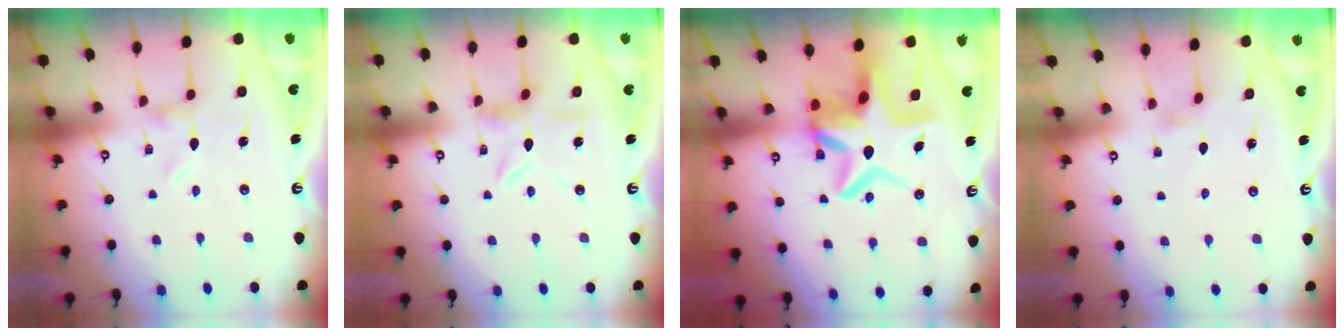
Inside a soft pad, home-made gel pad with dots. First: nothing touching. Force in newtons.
{"total": 8.6, "press": 8.5, "slide": 0.9}
{"total": 14.5, "press": 14.1, "slide": 3.7}
{"total": 0.9, "press": 0.8, "slide": 0.3}